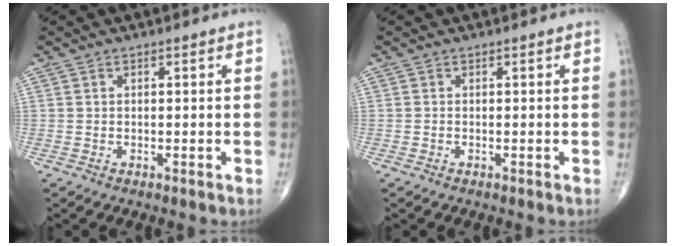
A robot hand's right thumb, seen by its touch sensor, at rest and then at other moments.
{"total": 0.0}